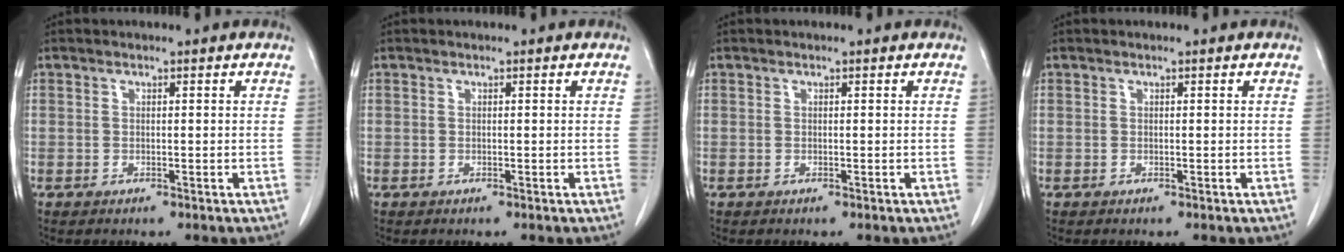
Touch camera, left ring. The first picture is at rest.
{"total": 0.0}
{"total": 0.0}
{"total": 0.0}